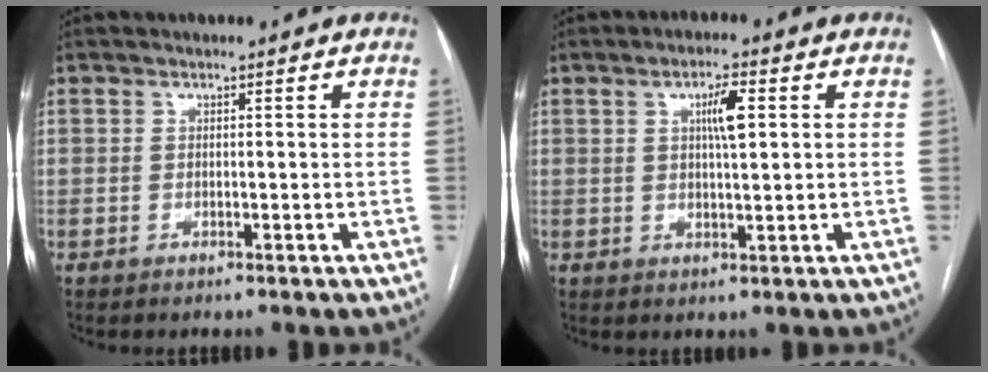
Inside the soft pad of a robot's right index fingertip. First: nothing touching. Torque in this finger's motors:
{"motor_torque": [0.16, 0.07, 0.13, 0.07]}